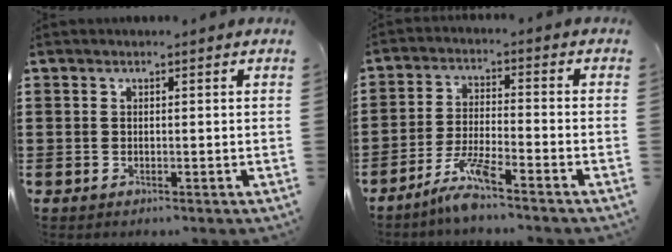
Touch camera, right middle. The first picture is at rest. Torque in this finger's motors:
{"motor_torque": [2.14, 0.00, 0.16, 0.11]}